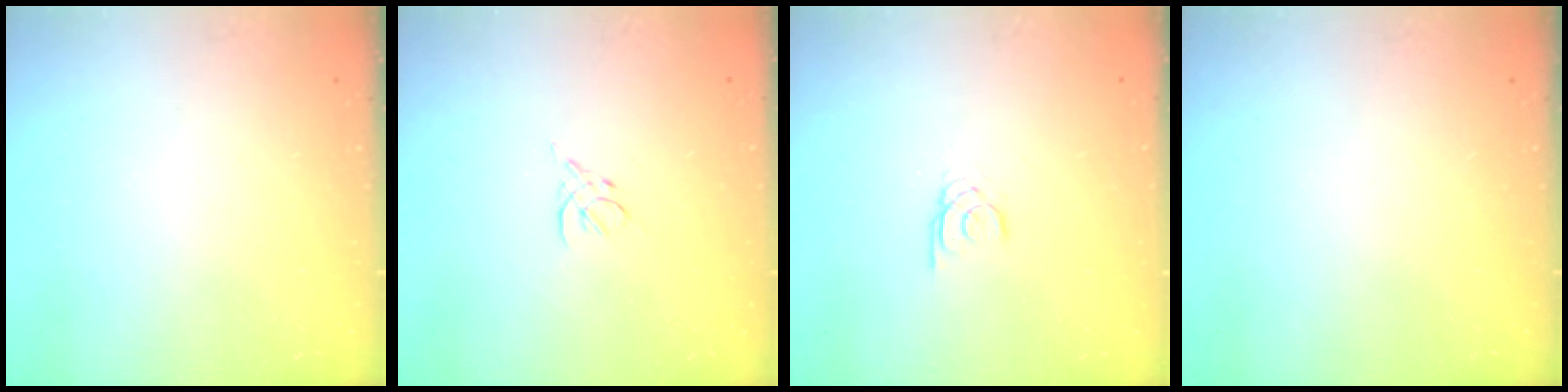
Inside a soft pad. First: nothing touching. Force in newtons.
{"total": 3.1, "press": 3.0, "slide": 0.8}
{"total": 1.7, "press": 1.7, "slide": 0.2}
{"total": 0.0}